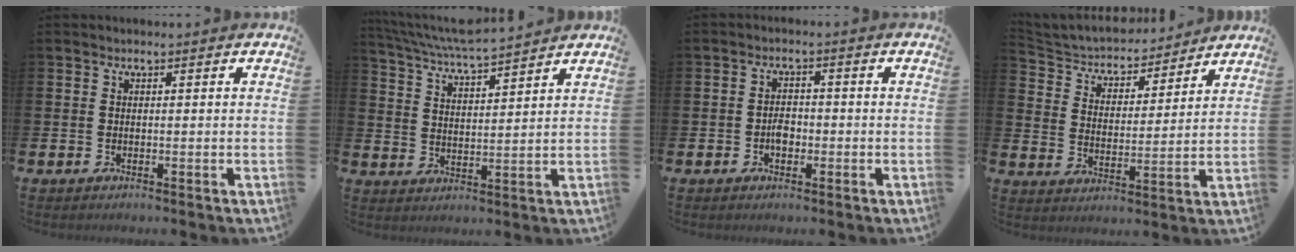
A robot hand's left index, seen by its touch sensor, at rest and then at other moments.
{"total": 6.2, "force": [6.0, 0.2, 1.6], "torque": [-0.053, -0.036, 0.107]}
{"total": 2.3, "force": [-0.6, 1.6, 1.6], "torque": [-0.016, -0.001, -0.015]}
{"total": 4.8, "force": [4.5, 1.9, 0.3], "torque": [-0.036, -0.039, 0.071]}